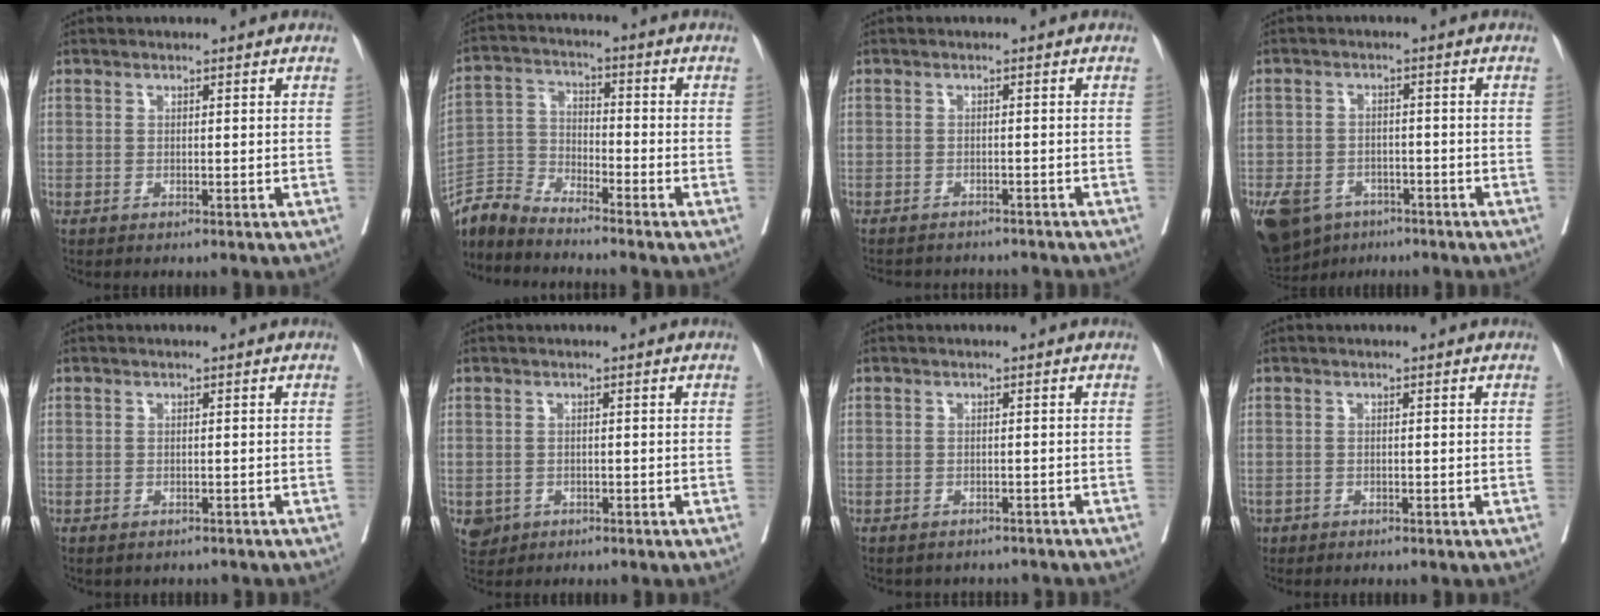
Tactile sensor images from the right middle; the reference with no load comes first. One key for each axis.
{"total": 7.1, "fx": -7.1, "fy": 0.0, "fz": 0.5, "tx": -0.011, "ty": 0.001, "tz": -0.144}
{"total": 7.4, "fx": -6.9, "fy": 1.9, "fz": 1.6, "tx": -0.022, "ty": 0.003, "tz": -0.081}
{"total": 13.6, "fx": -7.2, "fy": 9.8, "fz": 6.1, "tx": -0.164, "ty": -0.010, "tz": -0.097}
{"total": 2.5, "fx": -2.1, "fy": 1.1, "fz": 0.7, "tx": -0.007, "ty": 0.000, "tz": -0.024}
{"total": 2.7, "fx": -1.2, "fy": 2.3, "fz": 0.6, "tx": -0.007, "ty": 0.003, "tz": -0.012}
{"total": 4.8, "fx": -4.4, "fy": 1.9, "fz": 0.7, "tx": -0.003, "ty": 0.004, "tz": -0.046}
{"total": 0.7, "fx": -0.4, "fy": 0.6, "fz": 0.1, "tx": -0.008, "ty": 0.002, "tz": -0.004}